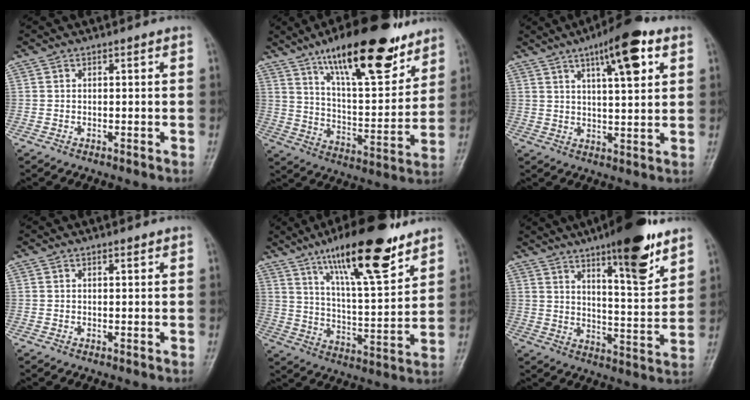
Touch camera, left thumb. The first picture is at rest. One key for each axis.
{"total": 22.9, "fx": 14.9, "fy": 7.3, "fz": 15.8, "tx": -0.214, "ty": -0.064, "tz": 0.246}
{"total": 12.2, "fx": 5.9, "fy": 3.4, "fz": 10.1, "tx": -0.138, "ty": -0.017, "tz": 0.086}
{"total": 0.9, "fx": 0.7, "fy": 0.3, "fz": 0.5, "tx": -0.009, "ty": -0.004, "tz": 0.010}
{"total": 19.9, "fx": 13.1, "fy": 4.9, "fz": 14.2, "tx": -0.202, "ty": -0.059, "tz": 0.220}
{"total": 16.4, "fx": 10.4, "fy": 3.9, "fz": 12.1, "tx": -0.153, "ty": -0.063, "tz": 0.162}